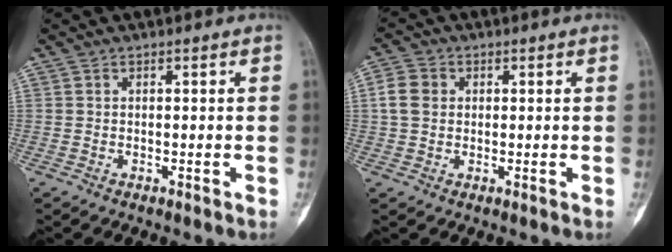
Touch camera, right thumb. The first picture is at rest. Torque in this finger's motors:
{"motor_torque": [0.76, 0.54, 0.36, -0.13, 0.03]}